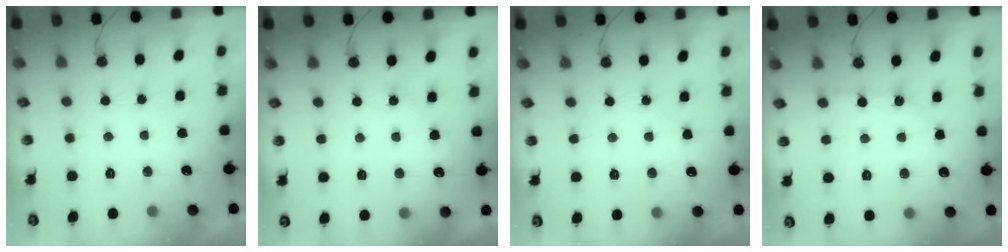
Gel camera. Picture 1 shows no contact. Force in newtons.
{"total": 5.0, "press": 5.0, "slide": 0.6}
{"total": 5.6, "press": 5.6, "slide": 0.7}
{"total": 2.6, "press": 2.6, "slide": 0.3}